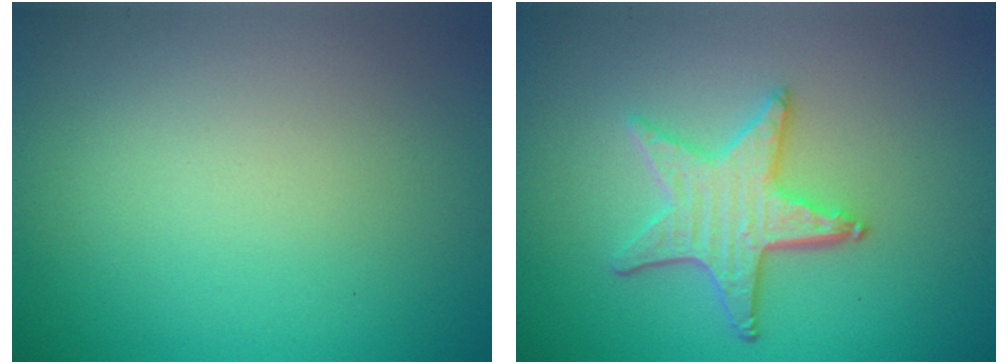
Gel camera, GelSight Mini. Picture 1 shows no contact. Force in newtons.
{"total": 4.5, "press": 3.8, "slide": 2.4}